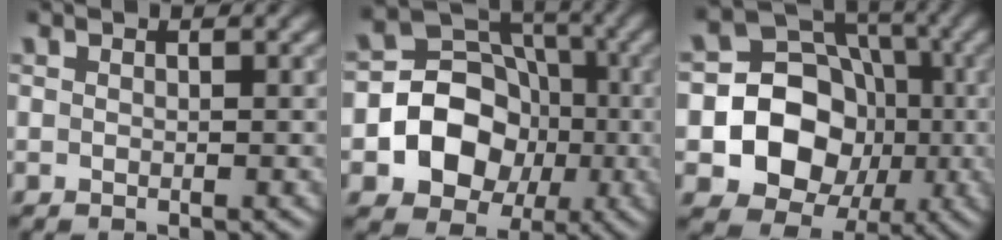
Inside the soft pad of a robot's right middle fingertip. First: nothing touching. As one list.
[{"total": 8.7, "force": [-1.8, 7.4, 4.3], "torque": [-0.050, 0.003, -0.056]}, {"total": 11.8, "force": [-2.1, 10.2, 5.4], "torque": [-0.072, -0.004, -0.066]}]